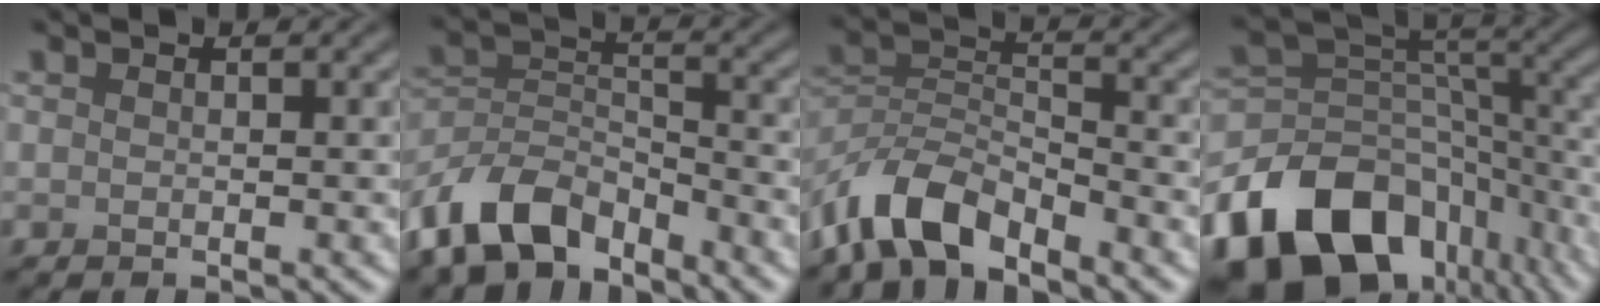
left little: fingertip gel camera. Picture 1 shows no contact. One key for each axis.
{"total": 8.0, "fx": -6.1, "fy": 3.8, "fz": 3.6, "tx": -0.063, "ty": -0.004, "tz": -0.129}
{"total": 6.3, "fx": -5.0, "fy": 2.3, "fz": 3.1, "tx": -0.054, "ty": 0.002, "tz": -0.107}
{"total": 15.6, "fx": -9.9, "fy": 9.8, "fz": 7.1, "tx": -0.160, "ty": -0.007, "tz": -0.155}